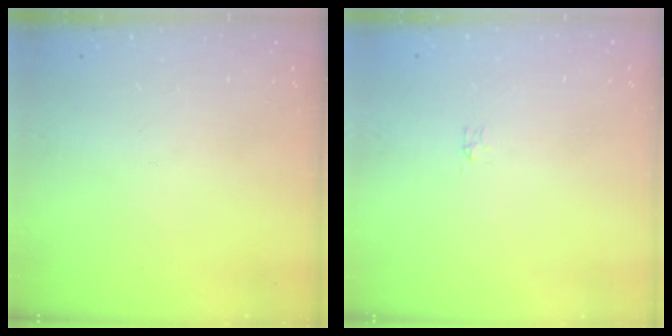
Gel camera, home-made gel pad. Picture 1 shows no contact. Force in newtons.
{"total": 0.0}